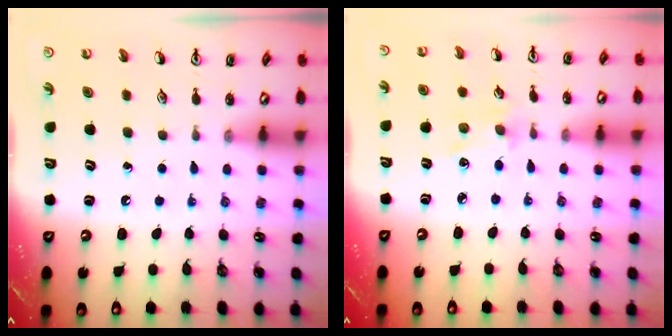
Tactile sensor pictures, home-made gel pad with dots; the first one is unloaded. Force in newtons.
{"total": 3.0, "press": 3.0, "slide": 0.4}